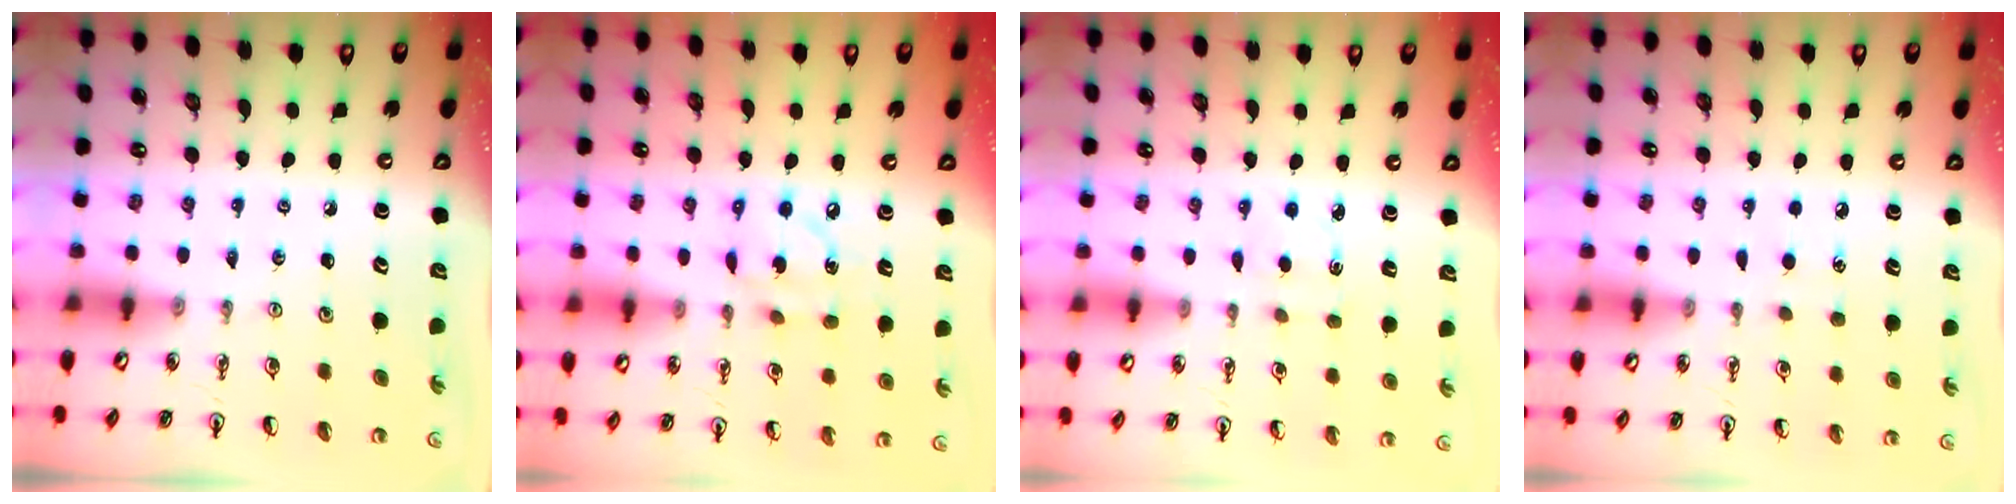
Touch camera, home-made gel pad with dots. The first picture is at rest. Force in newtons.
{"total": 7.5, "press": 7.5, "slide": 0.4}
{"total": 1.9, "press": 1.9, "slide": 0.4}
{"total": 3.4, "press": 3.4, "slide": 0.3}